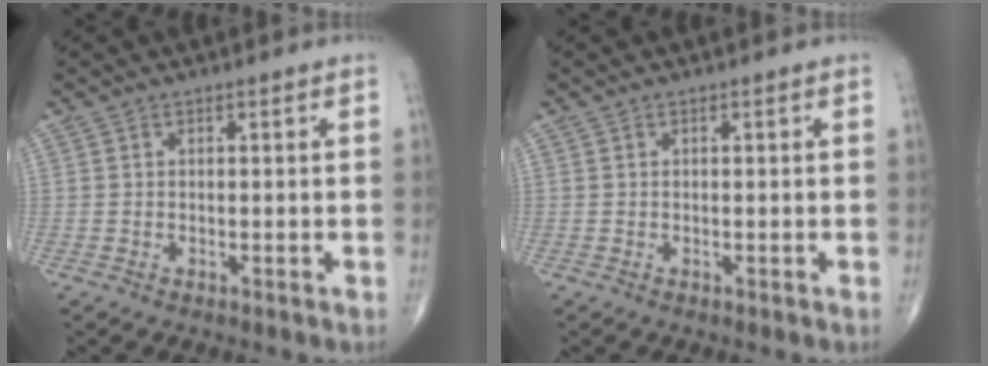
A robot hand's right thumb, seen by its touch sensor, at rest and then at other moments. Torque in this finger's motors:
{"motor_torque": [0.00, 0.00, -0.04, 0.04, 0.00]}